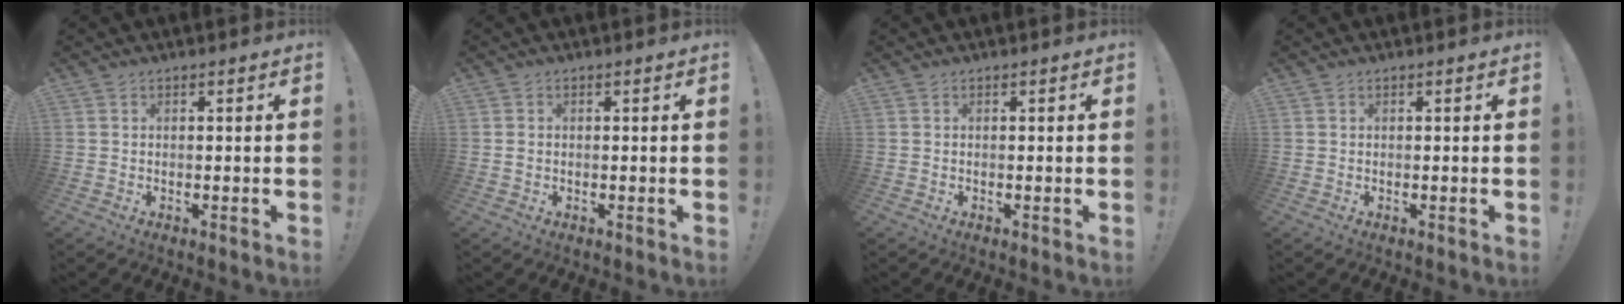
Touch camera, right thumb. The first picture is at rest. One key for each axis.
{"total": 0.8, "fx": 0.0, "fy": 0.7, "fz": 0.3, "tx": -0.014, "ty": 0.007, "tz": 0.001}
{"total": 0.0}
{"total": 0.0}